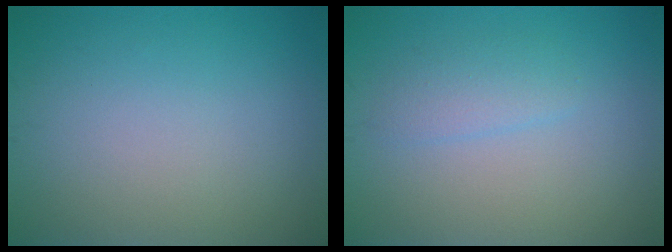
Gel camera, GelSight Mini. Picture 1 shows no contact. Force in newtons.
{"total": 1.8, "press": 1.8, "slide": 0.0}